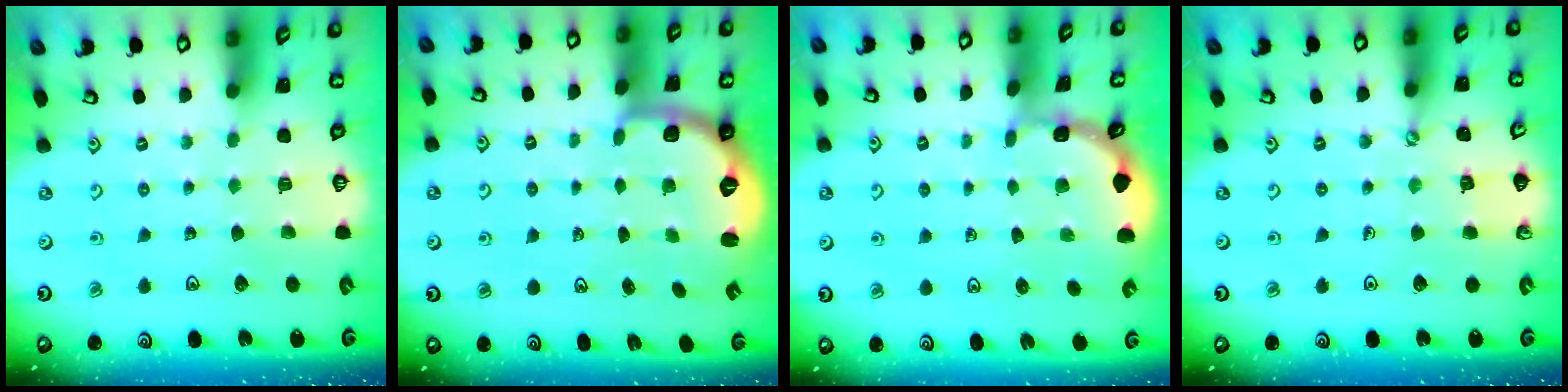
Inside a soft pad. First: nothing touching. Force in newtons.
{"total": 2.7, "press": 1.6, "slide": 2.2}
{"total": 1.2, "press": 1.2, "slide": 0.1}
{"total": 2.3, "press": 2.2, "slide": 0.3}